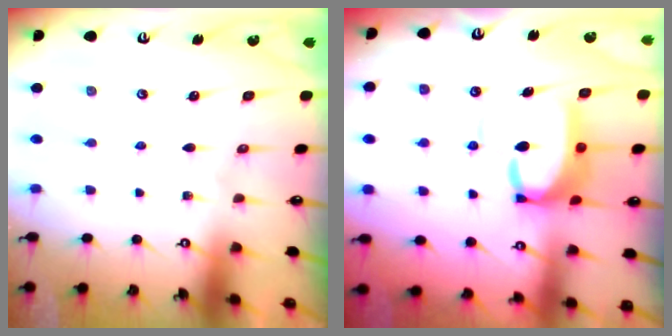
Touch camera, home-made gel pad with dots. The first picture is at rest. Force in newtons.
{"total": 7.6, "press": 7.5, "slide": 0.9}